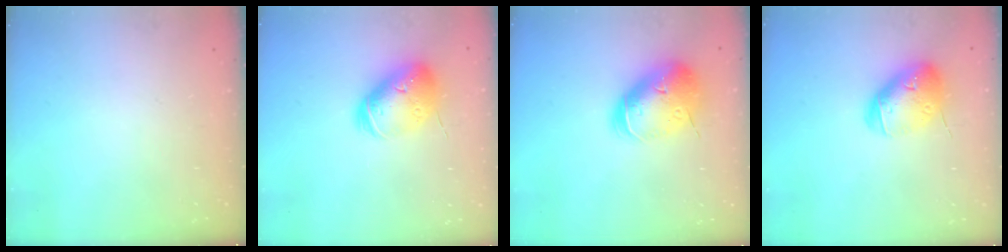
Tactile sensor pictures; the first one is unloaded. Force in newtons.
{"total": 15.7, "press": 15.5, "slide": 2.4}
{"total": 19.8, "press": 19.6, "slide": 3.1}
{"total": 15.8, "press": 15.7, "slide": 2.4}